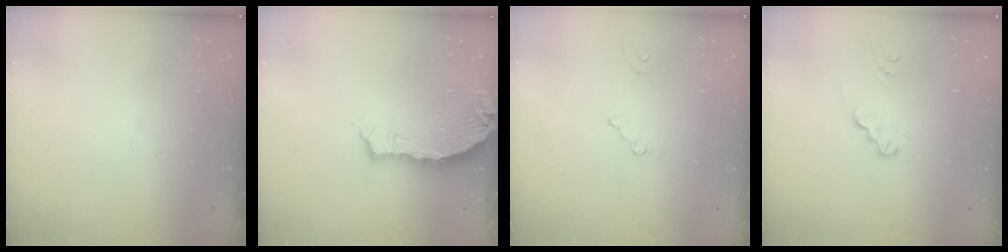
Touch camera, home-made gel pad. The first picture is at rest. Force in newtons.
{"total": 5.1, "press": 5.1, "slide": 0.1}
{"total": 3.6, "press": 3.6, "slide": 0.4}
{"total": 1.0, "press": 1.0, "slide": 0.1}